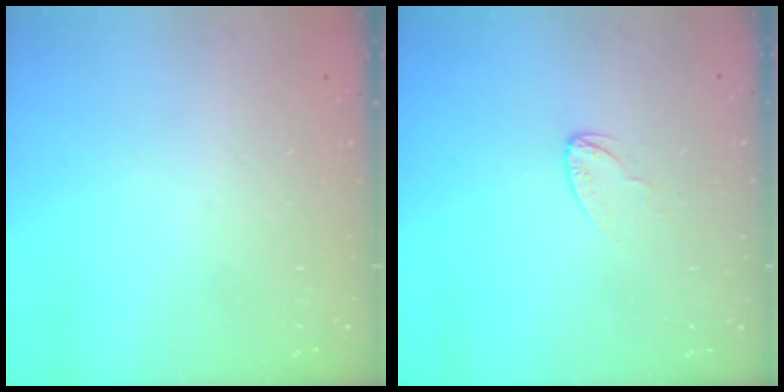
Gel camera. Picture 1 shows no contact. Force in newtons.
{"total": 3.4, "press": 3.4, "slide": 0.3}